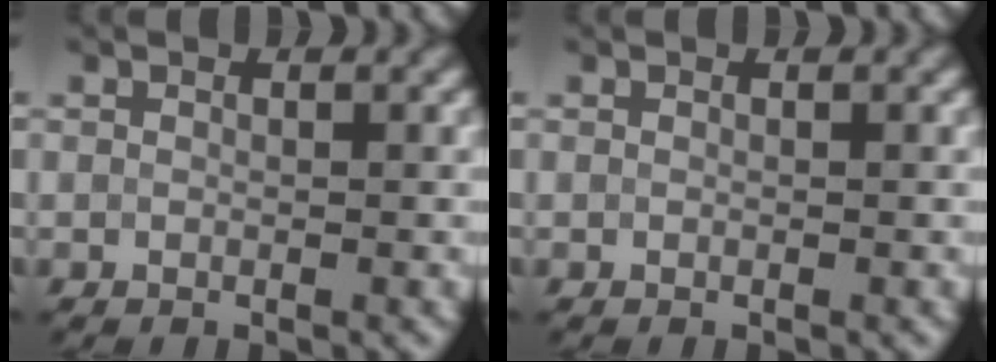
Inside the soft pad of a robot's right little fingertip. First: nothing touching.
{"total": 0.0}